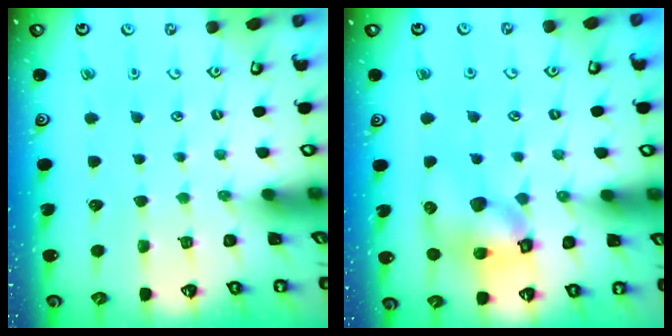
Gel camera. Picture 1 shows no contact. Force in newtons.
{"total": 10.9, "press": 10.7, "slide": 1.5}